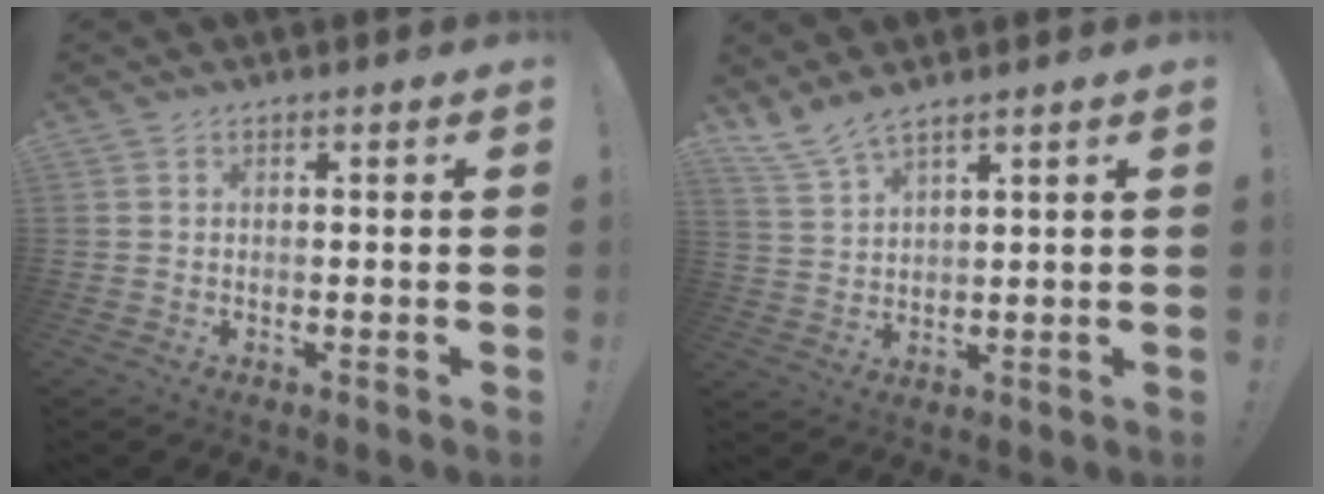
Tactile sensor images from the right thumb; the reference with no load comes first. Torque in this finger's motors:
{"motor_torque": [-0.01, 0.02, 0.07, 0.05, 0.00]}